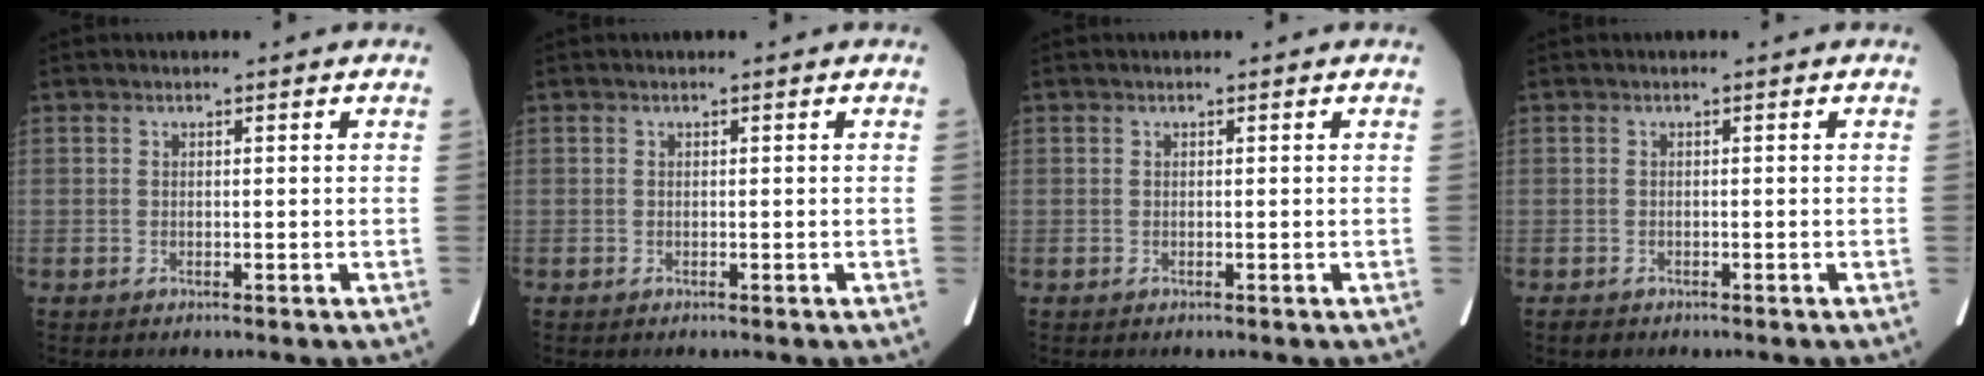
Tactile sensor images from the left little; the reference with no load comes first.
{"total": 0.0}
{"total": 0.0}
{"total": 1.1, "force": [-0.8, 0.6, 0.3], "torque": [-0.010, -0.001, -0.010]}